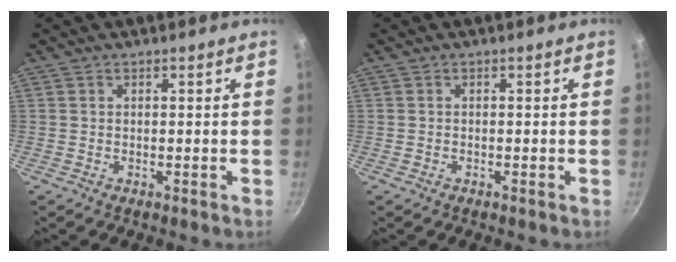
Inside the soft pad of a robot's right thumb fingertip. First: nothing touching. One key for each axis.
{"total": 0.0}